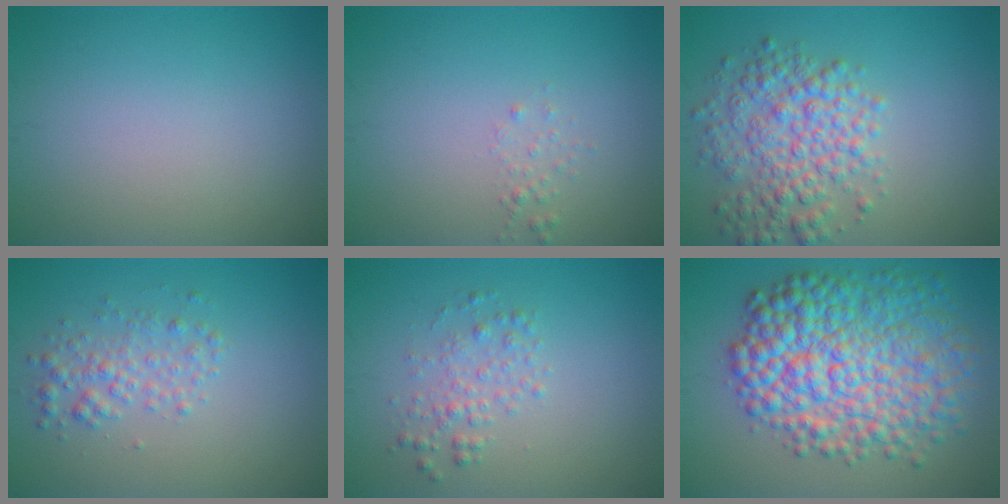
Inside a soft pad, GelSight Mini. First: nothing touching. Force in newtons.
{"total": 0.7, "press": 0.7, "slide": 0.1}
{"total": 5.5, "press": 5.5, "slide": 0.2}
{"total": 2.3, "press": 2.3, "slide": 0.1}
{"total": 2.0, "press": 2.0, "slide": 0.0}
{"total": 10.6, "press": 10.6, "slide": 0.2}